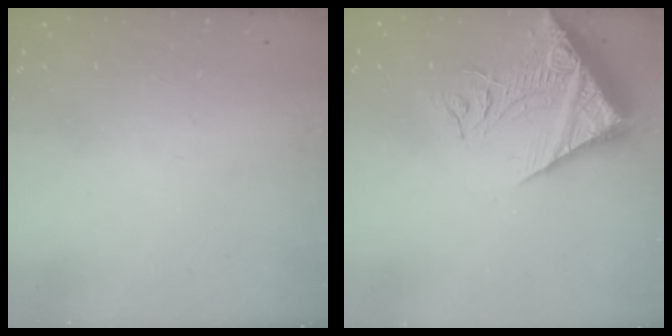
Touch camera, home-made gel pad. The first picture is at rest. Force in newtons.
{"total": 14.2, "press": 14.1, "slide": 1.9}